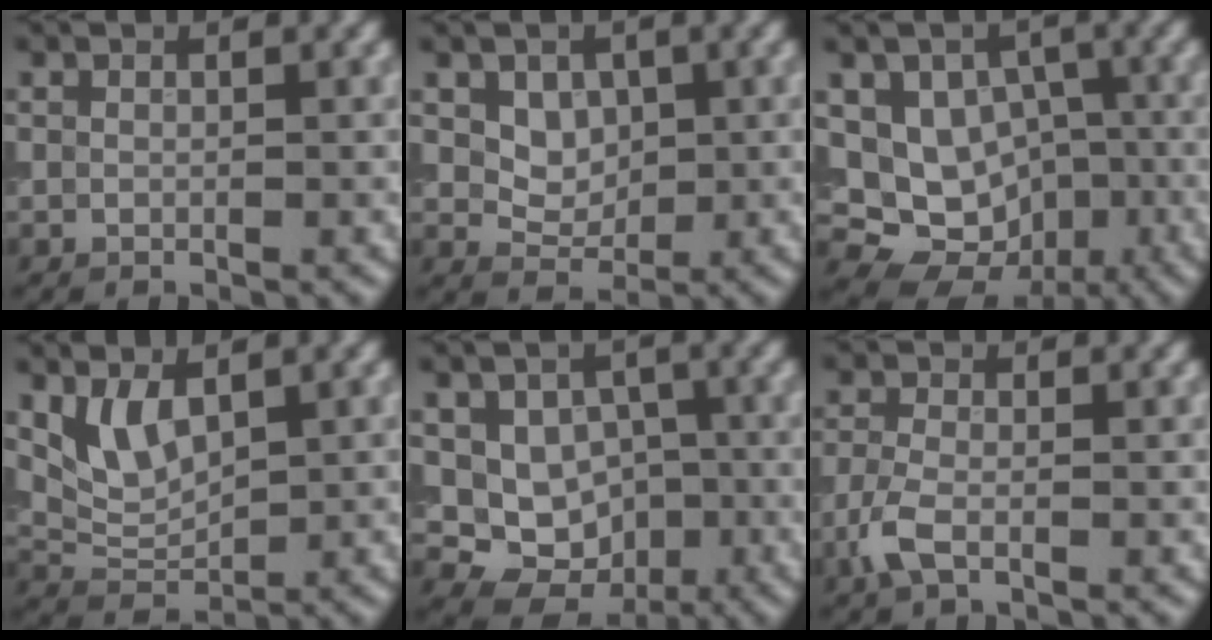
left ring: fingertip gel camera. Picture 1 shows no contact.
{"total": 2.7, "force": [0.8, 2.1, 1.5], "torque": [-0.024, -0.011, 0.024]}
{"total": 10.8, "force": [-2.1, 9.4, 4.9], "torque": [-0.067, 0.011, -0.051]}
{"total": 3.2, "force": [1.6, 1.6, 2.3], "torque": [-0.047, -0.006, 0.037]}
{"total": 8.3, "force": [-1.1, 7.2, 4.0], "torque": [-0.048, 0.011, -0.032]}
{"total": 2.5, "force": [-1.2, 1.1, 1.9], "torque": [-0.052, 0.001, -0.035]}